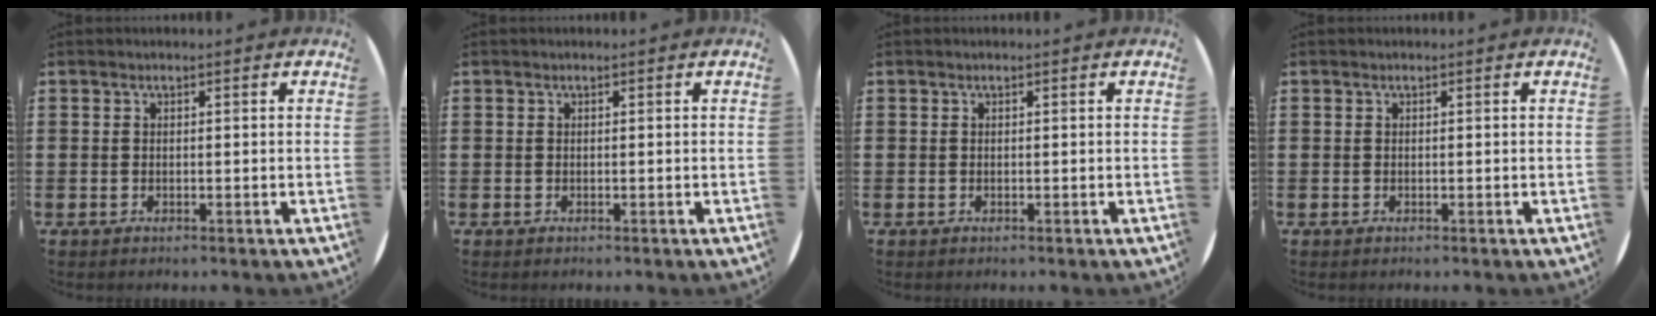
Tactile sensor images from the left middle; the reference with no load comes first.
{"total": 0.0}
{"total": 0.0}
{"total": 0.0}